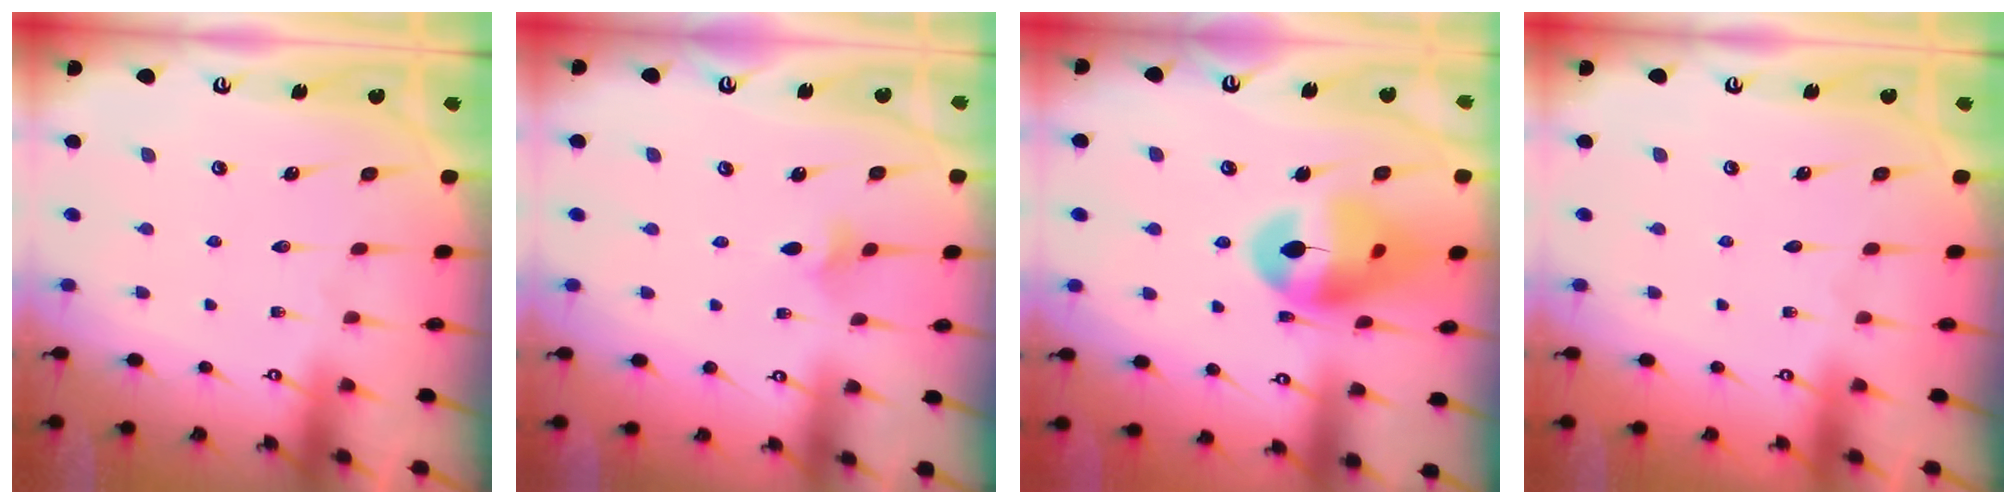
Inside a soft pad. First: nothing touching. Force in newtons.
{"total": 3.0, "press": 2.9, "slide": 0.7}
{"total": 15.8, "press": 15.7, "slide": 1.8}
{"total": 0.0}